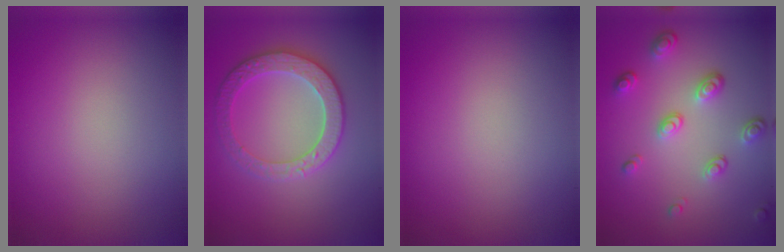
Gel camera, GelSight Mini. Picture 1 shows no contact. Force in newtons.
{"total": 3.9, "press": 3.9, "slide": 0.2}
{"total": 0.0}
{"total": 3.4, "press": 2.6, "slide": 2.3}